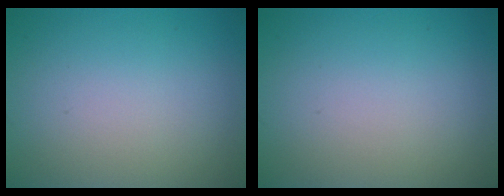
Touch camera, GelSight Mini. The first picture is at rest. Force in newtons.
{"total": 0.0}